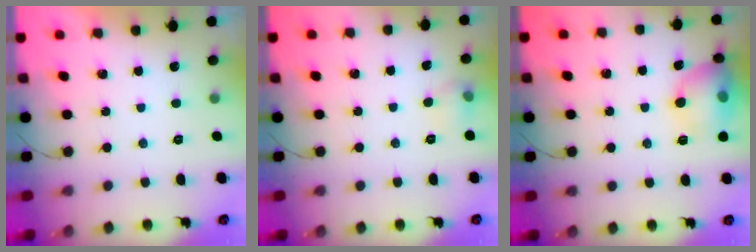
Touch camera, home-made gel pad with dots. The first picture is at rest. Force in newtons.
{"total": 6.5, "press": 5.9, "slide": 2.7}
{"total": 16.5, "press": 14.5, "slide": 7.9}